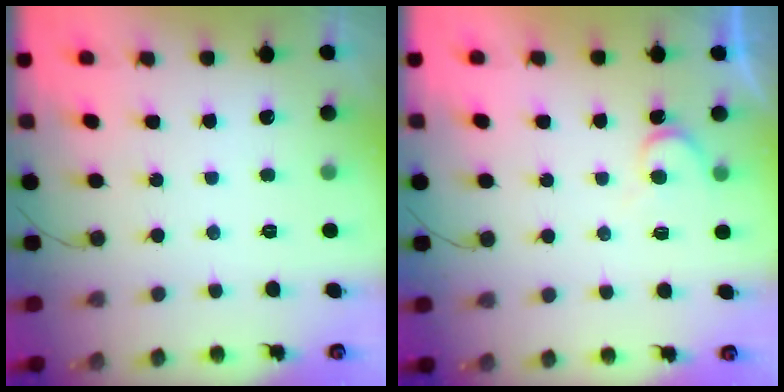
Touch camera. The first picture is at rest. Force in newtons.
{"total": 4.5, "press": 4.5, "slide": 0.3}